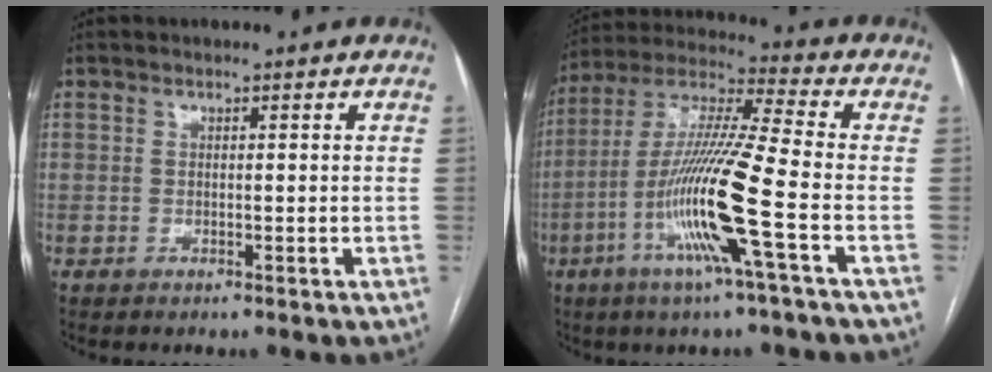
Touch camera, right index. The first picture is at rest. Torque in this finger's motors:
{"motor_torque": [2.14, 0.00, 1.05, 0.21]}